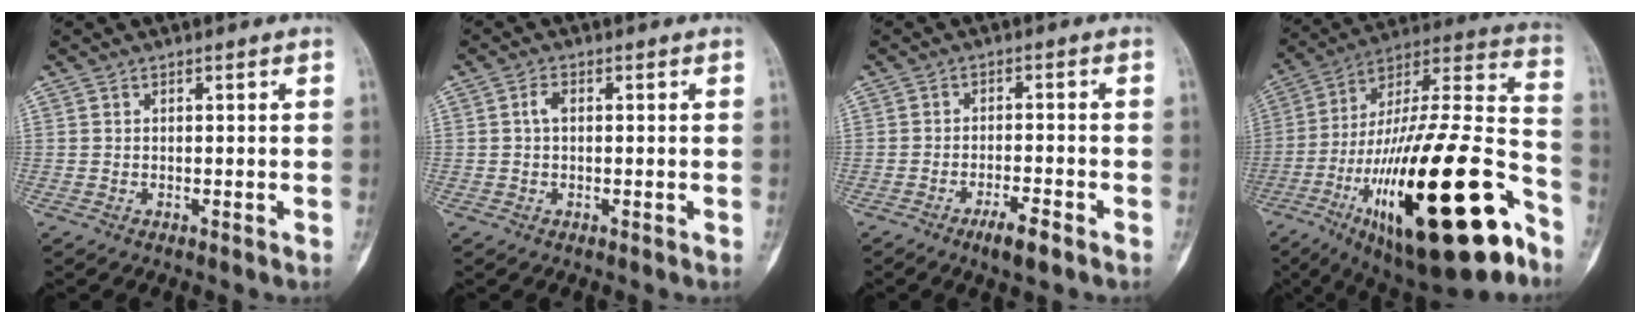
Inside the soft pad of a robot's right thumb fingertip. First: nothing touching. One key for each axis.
{"total": 1.9, "fx": 0.1, "fy": 1.1, "fz": 1.6, "tx": -0.031, "ty": 0.004, "tz": 0.000}
{"total": 4.7, "fx": -3.0, "fy": 0.9, "fz": 3.5, "tx": -0.060, "ty": 0.011, "tz": -0.052}
{"total": 38.5, "fx": -16.7, "fy": 12.4, "fz": 32.5, "tx": -0.509, "ty": 0.066, "tz": -0.259}